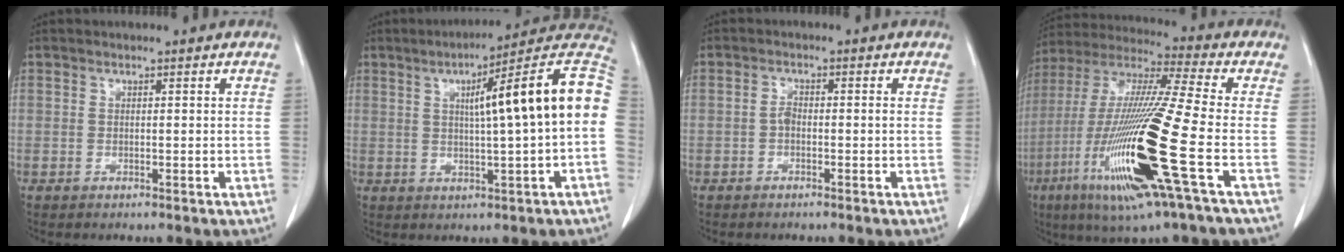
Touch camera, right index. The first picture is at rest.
{"total": 15.6, "force": [1.9, 0.1, 15.5], "torque": [-0.212, 0.034, 0.020]}
{"total": 1.5, "force": [-0.4, 0.7, 1.3], "torque": [-0.022, 0.005, -0.009]}
{"total": 22.7, "force": [-6.9, 0.4, 21.6], "torque": [-0.450, -0.036, -0.137]}